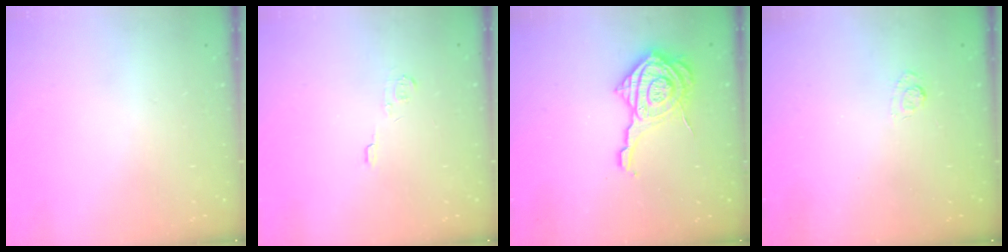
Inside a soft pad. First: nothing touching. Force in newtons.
{"total": 3.8, "press": 3.8, "slide": 0.5}
{"total": 13.9, "press": 13.8, "slide": 1.7}
{"total": 2.7, "press": 2.3, "slide": 1.5}